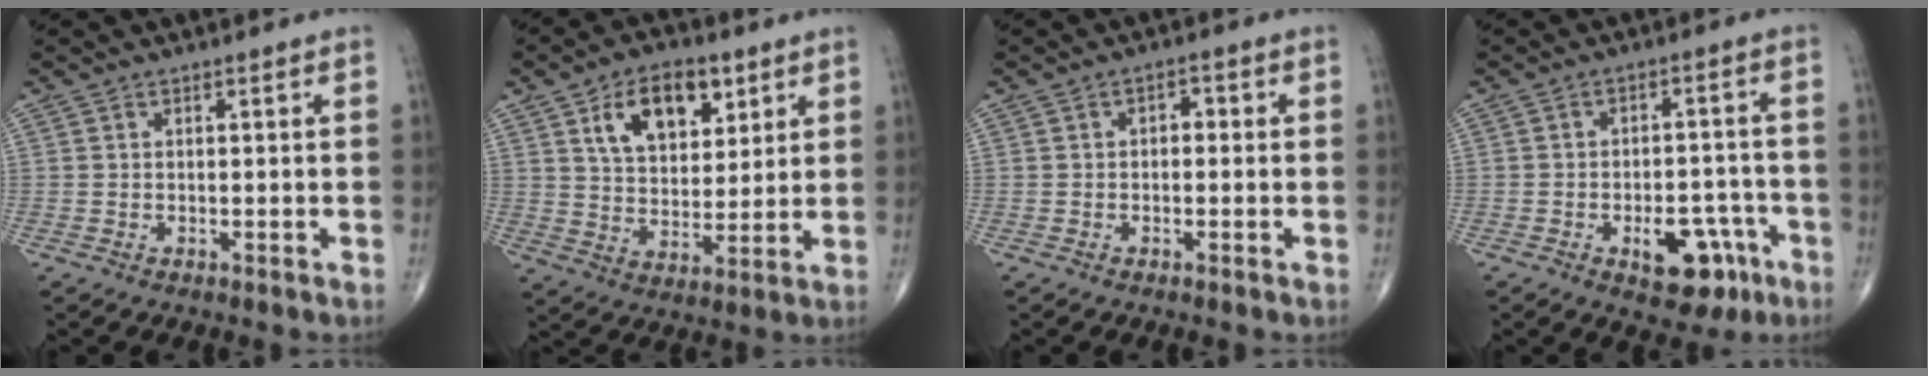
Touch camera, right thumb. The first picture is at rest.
{"total": 13.4, "force": [6.1, 8.0, 8.8], "torque": [-0.107, -0.023, 0.107]}
{"total": 2.1, "force": [0.1, 1.4, 1.6], "torque": [-0.012, 0.009, -0.006]}
{"total": 10.4, "force": [-4.9, 5.7, 7.1], "torque": [-0.068, 0.036, -0.059]}